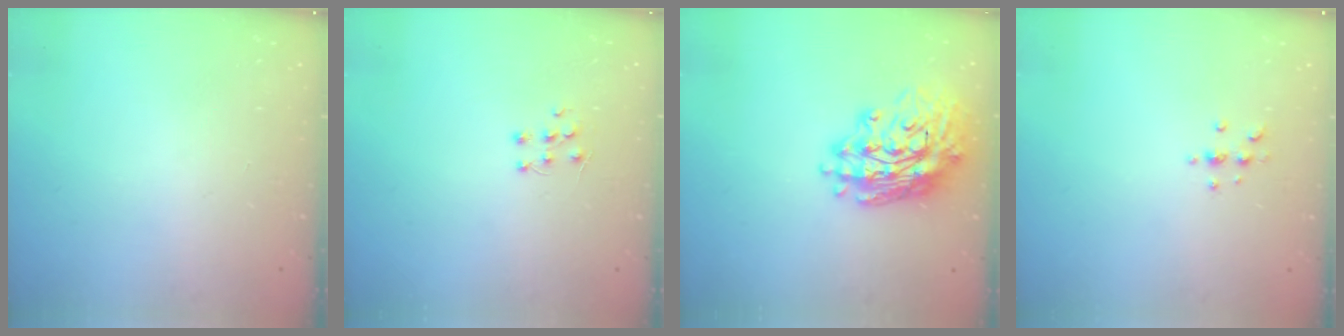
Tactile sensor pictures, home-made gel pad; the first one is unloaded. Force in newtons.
{"total": 4.9, "press": 4.9, "slide": 0.4}
{"total": 18.1, "press": 17.6, "slide": 4.0}
{"total": 2.9, "press": 2.9, "slide": 0.4}